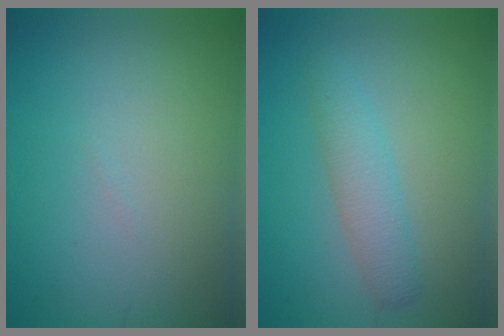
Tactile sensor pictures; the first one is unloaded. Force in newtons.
{"total": 2.8, "press": 2.8, "slide": 0.1}